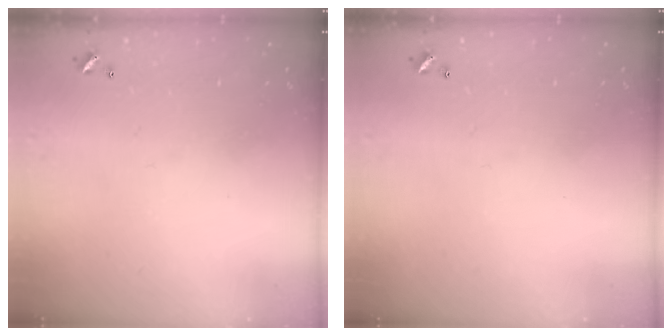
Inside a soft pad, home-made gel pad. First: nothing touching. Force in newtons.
{"total": 0.0}